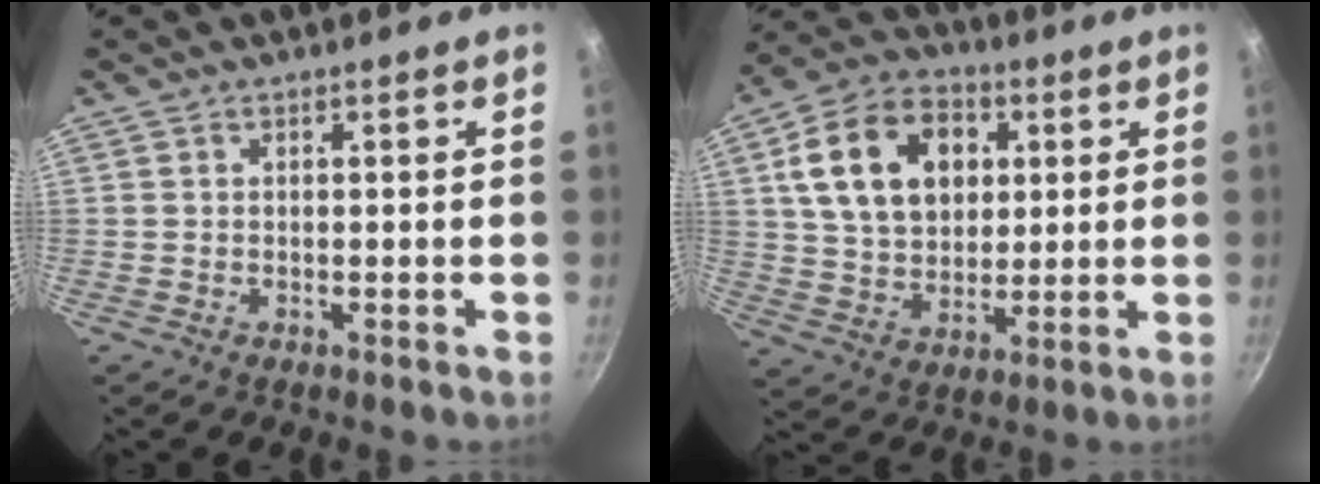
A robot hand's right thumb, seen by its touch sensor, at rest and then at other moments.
{"total": 17.9, "force": [4.6, 12.9, 11.5], "torque": [-0.174, 0.005, 0.076]}